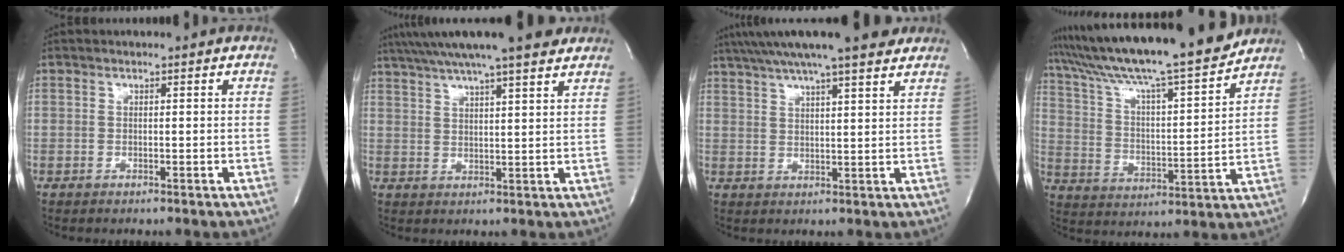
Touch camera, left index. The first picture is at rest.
{"total": 16.6, "force": [13.6, 1.4, 9.5], "torque": [-0.167, 0.030, 0.198]}
{"total": 16.1, "force": [13.1, 1.4, 9.2], "torque": [-0.162, 0.029, 0.190]}
{"total": 19.6, "force": [17.3, 0.0, 9.3], "torque": [-0.165, -0.015, 0.278]}